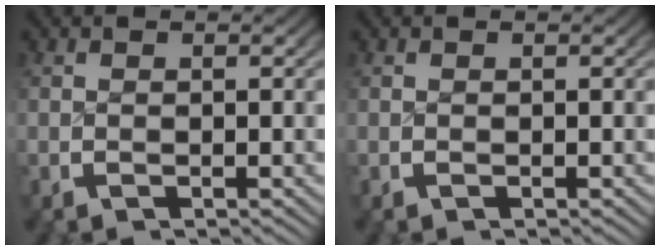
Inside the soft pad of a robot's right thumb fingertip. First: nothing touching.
{"total": 0.0}